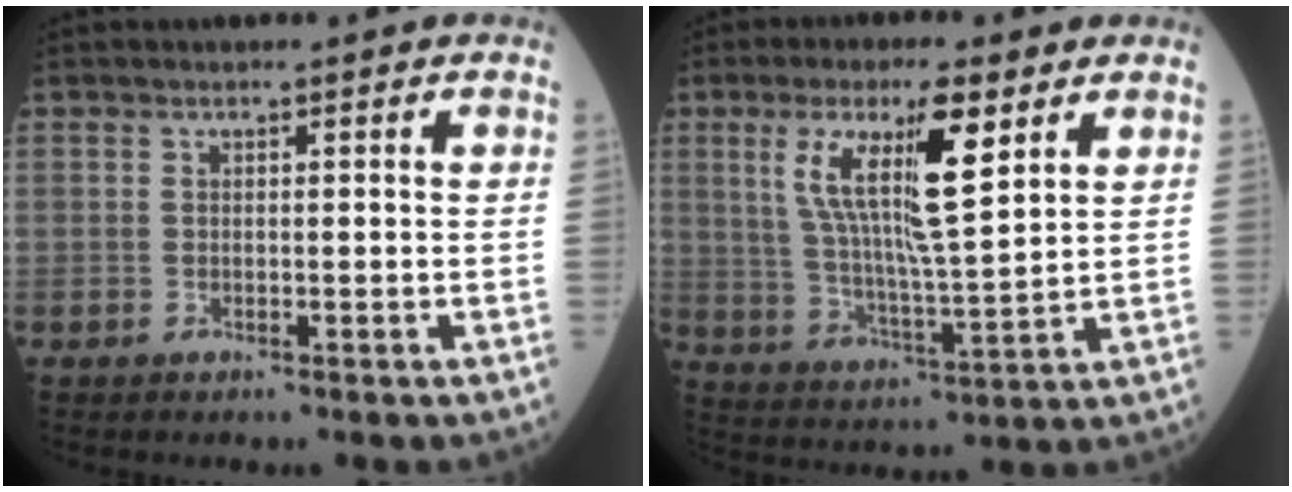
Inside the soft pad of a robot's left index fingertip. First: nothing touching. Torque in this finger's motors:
{"motor_torque": [0.46, -0.56, 1.05, 0.21]}